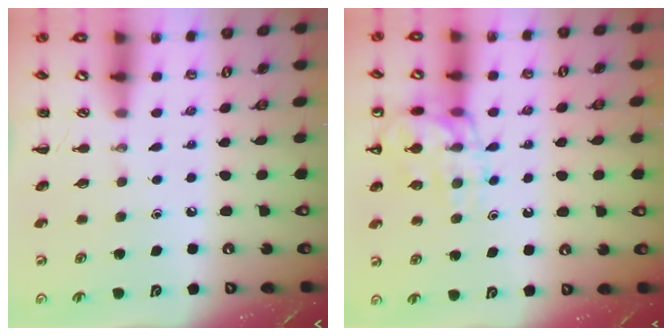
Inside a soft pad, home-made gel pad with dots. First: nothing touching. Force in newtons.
{"total": 14.2, "press": 14.1, "slide": 2.0}